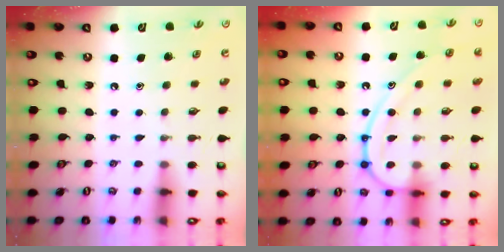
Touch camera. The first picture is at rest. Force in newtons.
{"total": 14.8, "press": 14.8, "slide": 1.5}